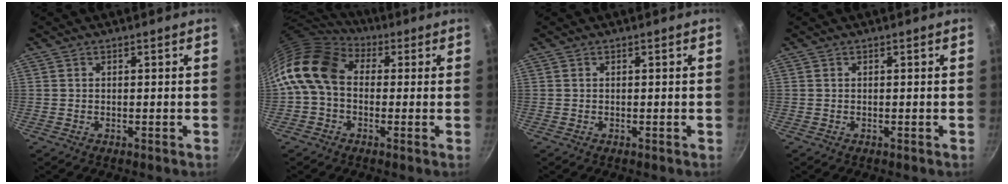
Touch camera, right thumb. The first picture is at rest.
{"total": 13.3, "force": [1.2, 10.0, 8.8], "torque": [-0.148, 0.023, -0.001]}
{"total": 0.0}
{"total": 0.0}